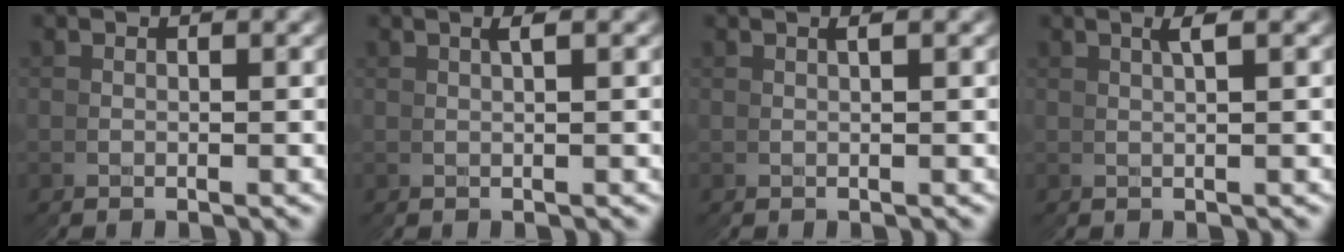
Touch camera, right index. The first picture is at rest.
{"total": 1.1, "force": [0.7, -0.5, 0.7], "torque": [-0.014, 0.007, 0.014]}
{"total": 0.9, "force": [0.5, -0.4, 0.7], "torque": [-0.014, 0.005, 0.011]}
{"total": 1.4, "force": [1.0, -0.7, 0.8], "torque": [-0.010, 0.009, 0.018]}